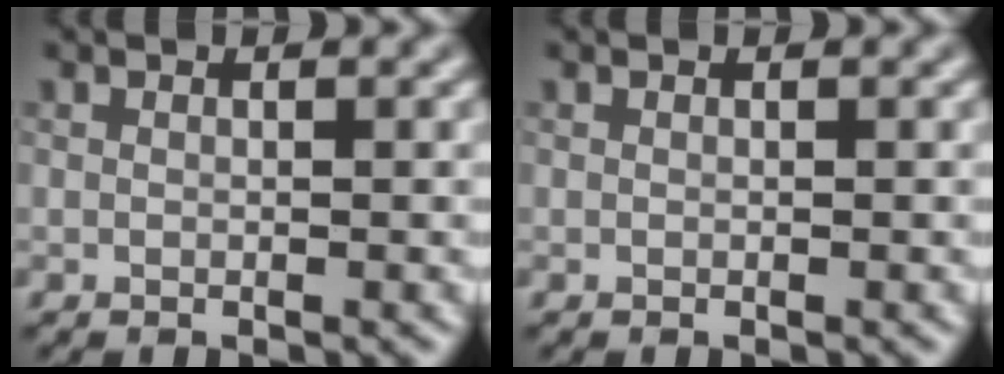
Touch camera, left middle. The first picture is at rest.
{"total": 0.0}